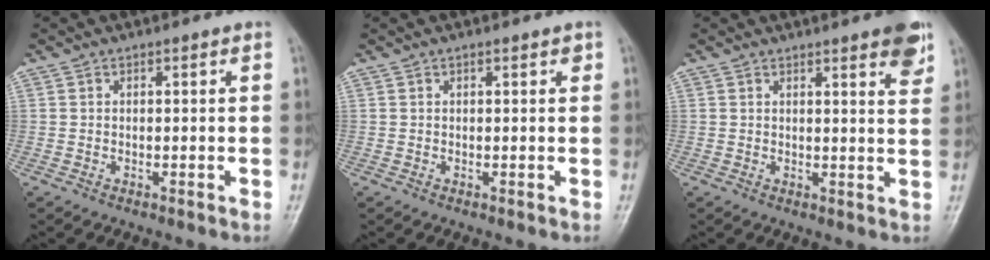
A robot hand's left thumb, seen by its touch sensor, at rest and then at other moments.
{"total": 1.6, "force": [0.8, 0.6, 1.2], "torque": [-0.014, 0.004, 0.009]}
{"total": 6.4, "force": [3.9, 1.3, 5.0], "torque": [-0.049, -0.015, 0.047]}